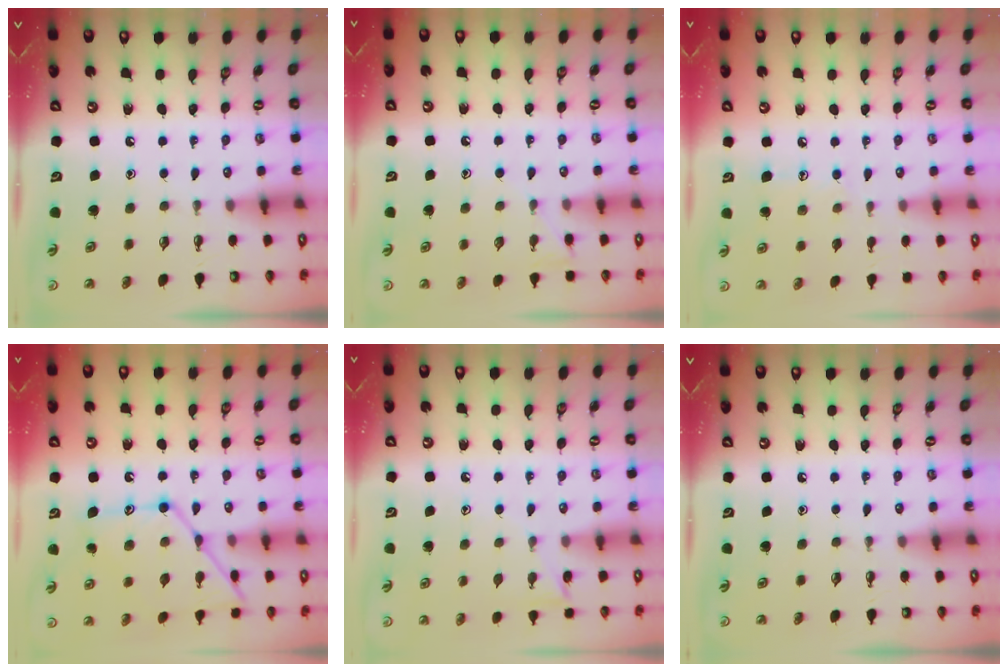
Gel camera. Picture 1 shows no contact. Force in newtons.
{"total": 6.3, "press": 6.2, "slide": 0.8}
{"total": 7.0, "press": 7.0, "slide": 0.6}
{"total": 14.8, "press": 14.7, "slide": 1.3}
{"total": 6.3, "press": 6.3, "slide": 0.7}
{"total": 0.0}